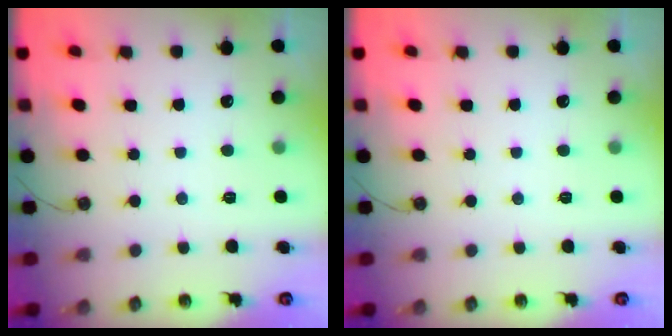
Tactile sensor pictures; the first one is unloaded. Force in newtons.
{"total": 0.0}